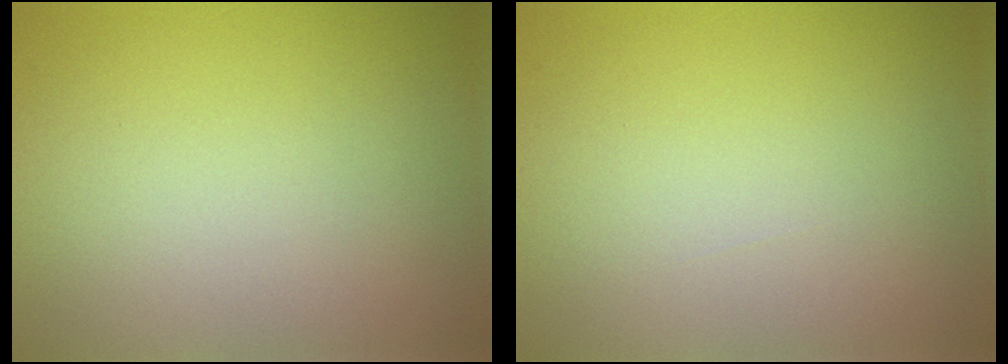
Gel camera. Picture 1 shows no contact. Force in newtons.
{"total": 0.0}